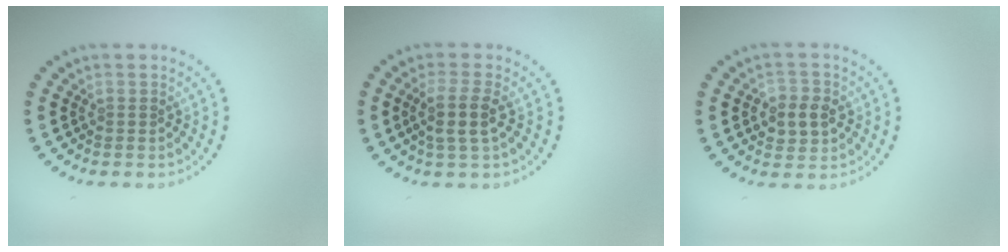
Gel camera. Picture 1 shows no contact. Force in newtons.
{"total": 2.8, "press": 2.4, "slide": 1.4}
{"total": 2.8, "press": 2.8, "slide": 0.4}